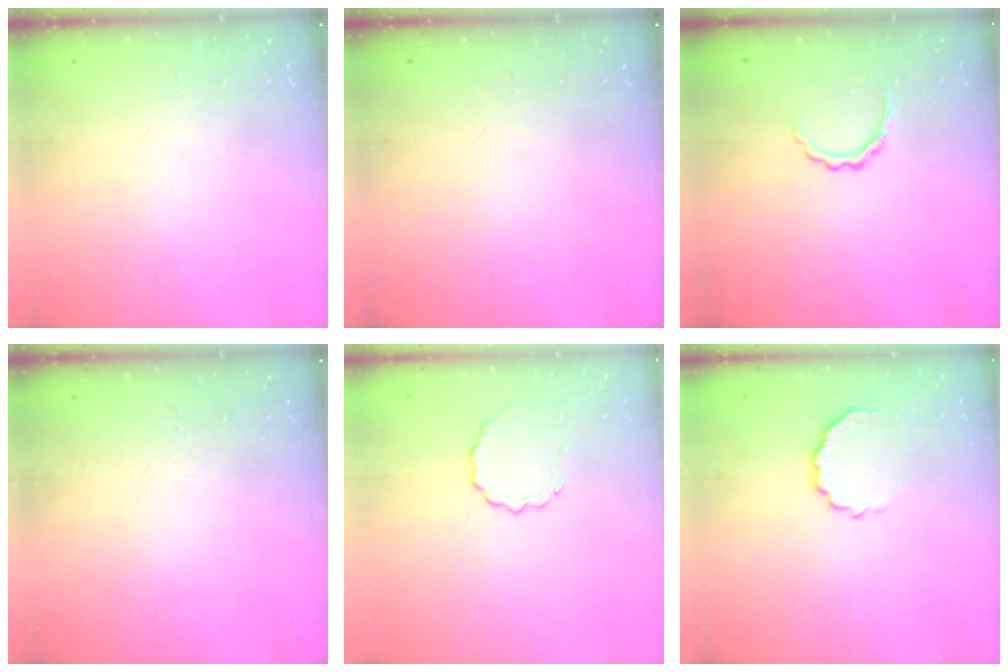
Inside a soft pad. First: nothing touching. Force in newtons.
{"total": 0.0}
{"total": 4.6, "press": 4.4, "slide": 1.2}
{"total": 0.0}
{"total": 5.2, "press": 5.0, "slide": 1.4}
{"total": 6.6, "press": 6.5, "slide": 1.3}